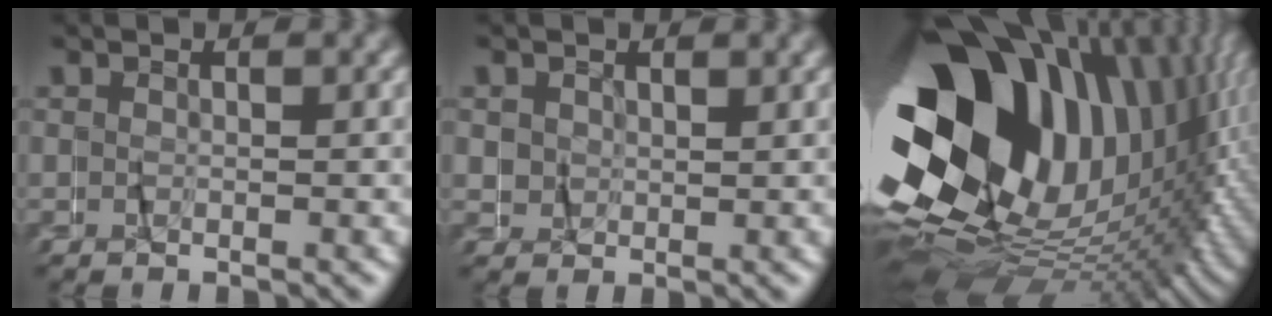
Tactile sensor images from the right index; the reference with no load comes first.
{"total": 1.5, "force": [0.7, 1.3, 0.0], "torque": [-0.008, -0.001, 0.016]}
{"total": 35.4, "force": [-2.0, 23.3, 26.6], "torque": [-0.401, -0.018, -0.021]}